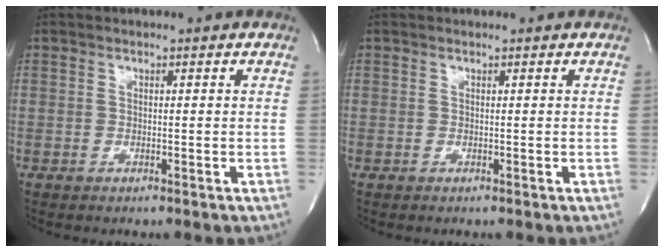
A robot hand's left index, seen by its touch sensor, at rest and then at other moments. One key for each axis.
{"total": 0.0}